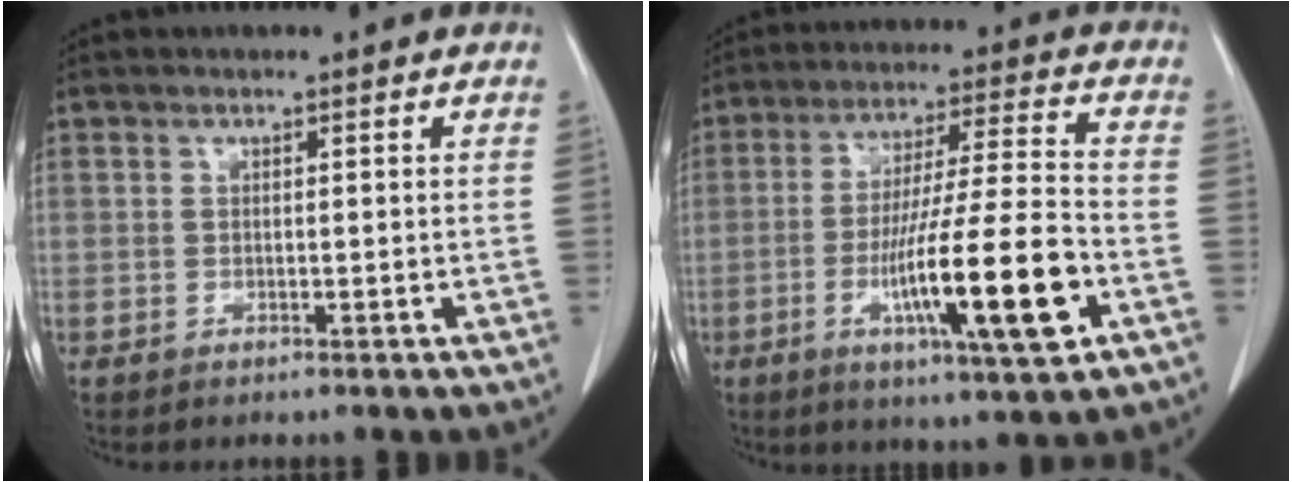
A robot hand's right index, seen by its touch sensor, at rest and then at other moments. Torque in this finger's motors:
{"motor_torque": [1.42, -0.72, 0.72, 0.18]}